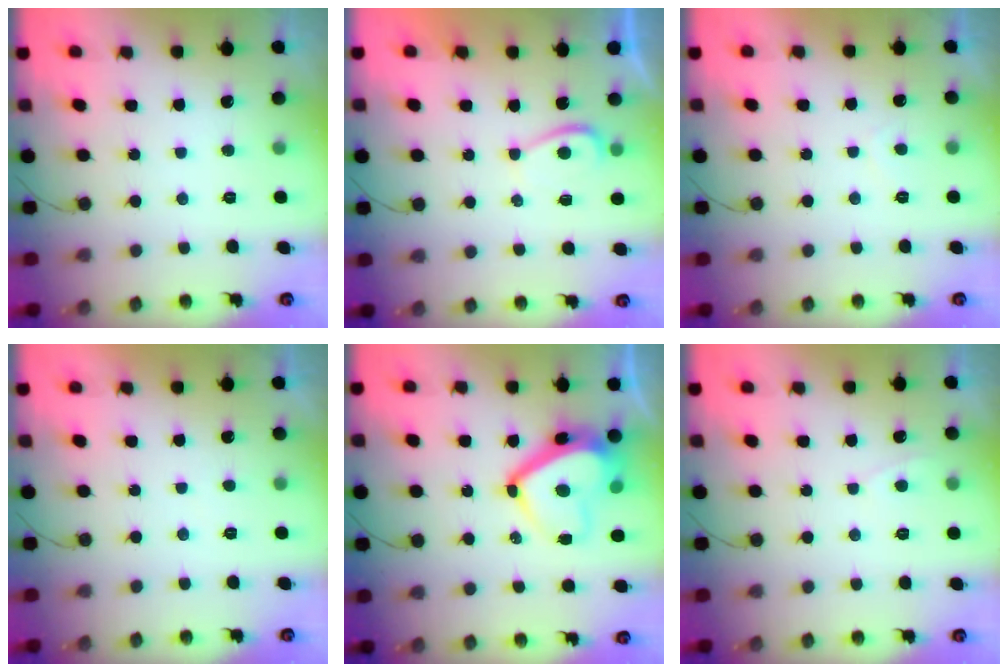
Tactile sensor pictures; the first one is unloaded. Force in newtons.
{"total": 1.4, "press": 1.3, "slide": 0.5}
{"total": 0.7, "press": 0.5, "slide": 0.5}
{"total": 0.7, "press": 0.5, "slide": 0.5}
{"total": 13.5, "press": 13.3, "slide": 2.3}
{"total": 2.3, "press": 2.3, "slide": 0.3}